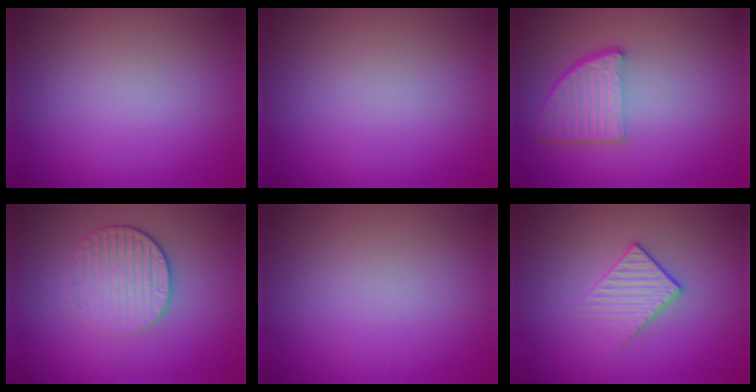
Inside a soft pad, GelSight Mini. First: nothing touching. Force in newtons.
{"total": 0.0}
{"total": 4.5, "press": 3.3, "slide": 3.1}
{"total": 4.3, "press": 2.8, "slide": 3.2}
{"total": 0.0}
{"total": 1.8, "press": 1.4, "slide": 1.1}